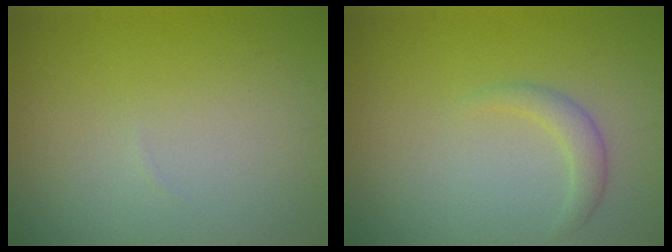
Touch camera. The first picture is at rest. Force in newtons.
{"total": 1.5, "press": 1.5, "slide": 0.2}